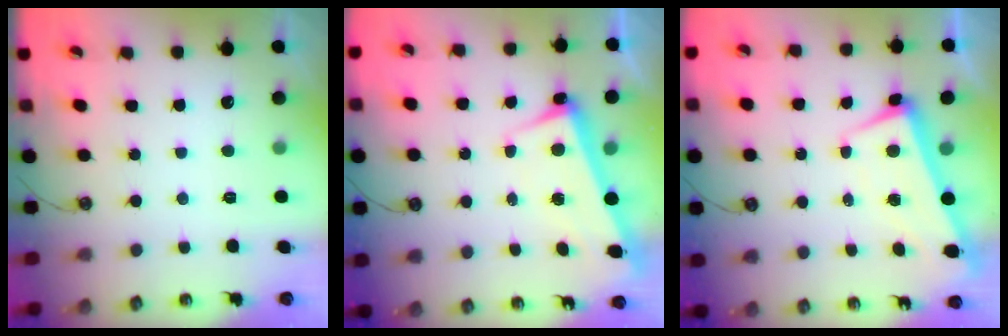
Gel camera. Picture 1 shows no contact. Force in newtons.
{"total": 2.2, "press": 2.0, "slide": 1.0}
{"total": 1.9, "press": 1.0, "slide": 1.6}